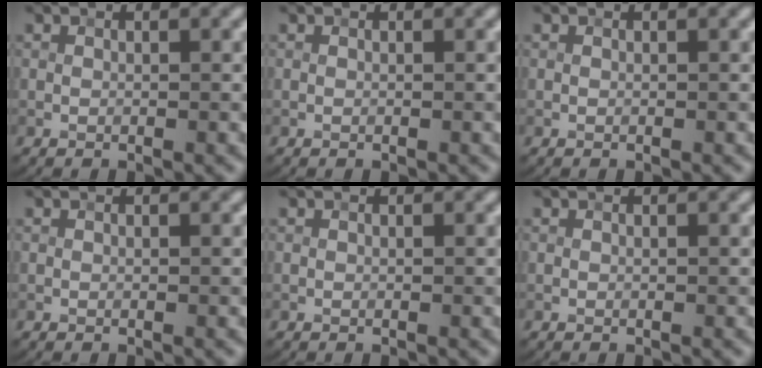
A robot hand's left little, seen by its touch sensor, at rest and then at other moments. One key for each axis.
{"total": 0.0}
{"total": 0.0}
{"total": 0.0}
{"total": 0.0}
{"total": 0.0}